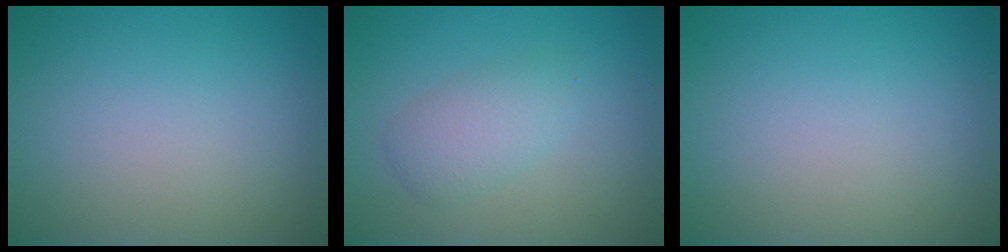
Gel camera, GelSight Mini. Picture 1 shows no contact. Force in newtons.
{"total": 2.7, "press": 2.7, "slide": 0.1}
{"total": 0.0}